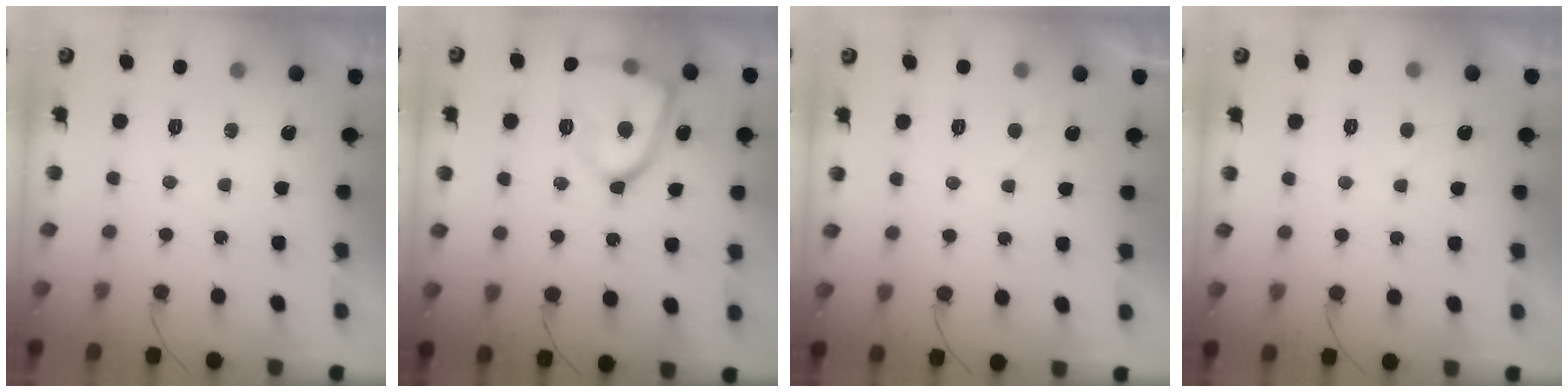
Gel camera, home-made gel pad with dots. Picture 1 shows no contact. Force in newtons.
{"total": 17.0, "press": 16.9, "slide": 1.5}
{"total": 2.0, "press": 1.9, "slide": 0.3}
{"total": 2.2, "press": 2.2, "slide": 0.2}